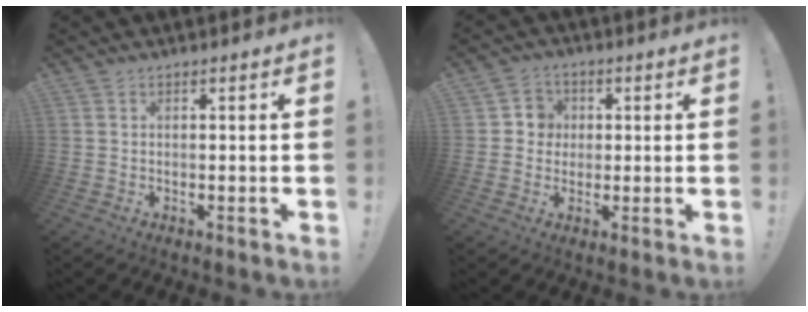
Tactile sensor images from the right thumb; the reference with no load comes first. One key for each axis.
{"total": 5.4, "fx": 0.4, "fy": 5.2, "fz": 1.3, "tx": -0.019, "ty": 0.000, "tz": 0.007}